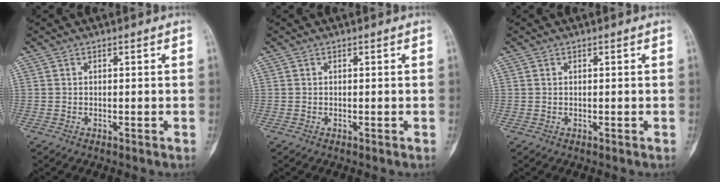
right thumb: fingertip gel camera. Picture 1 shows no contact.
{"total": 0.0}
{"total": 0.0}